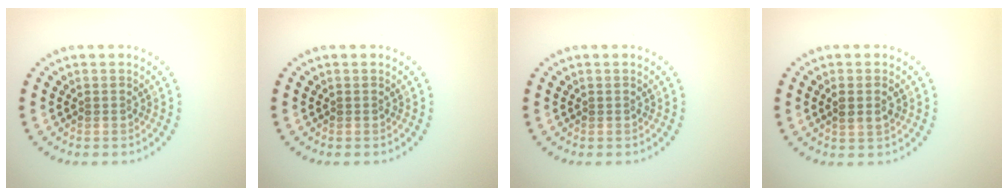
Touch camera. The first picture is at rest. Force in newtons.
{"total": 0.0}
{"total": 0.0}
{"total": 1.7, "press": 1.6, "slide": 0.6}